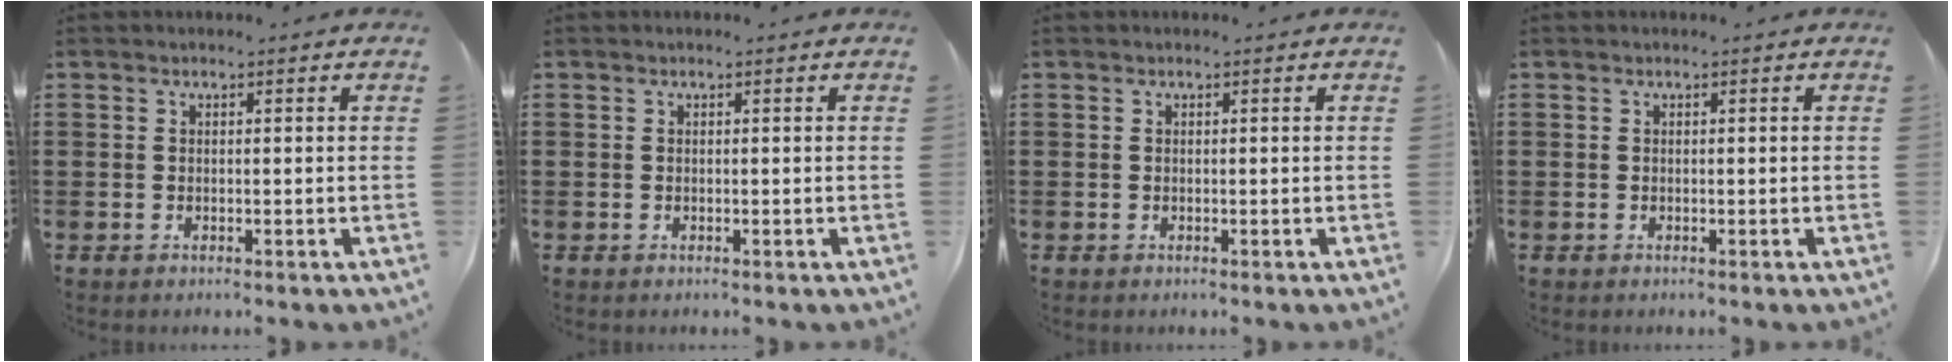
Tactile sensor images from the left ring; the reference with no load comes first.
{"total": 0.0}
{"total": 0.0}
{"total": 0.0}